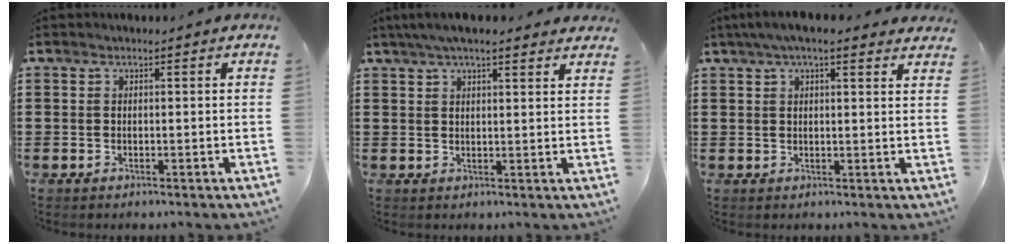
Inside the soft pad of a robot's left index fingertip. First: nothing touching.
{"total": 4.6, "force": [3.7, 0.9, 2.6], "torque": [-0.058, 0.002, 0.068]}
{"total": 4.5, "force": [3.4, 0.9, 2.9], "torque": [-0.064, 0.004, 0.061]}